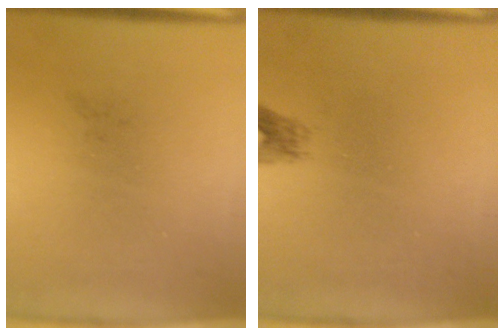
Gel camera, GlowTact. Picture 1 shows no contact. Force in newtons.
{"total": 1.5}